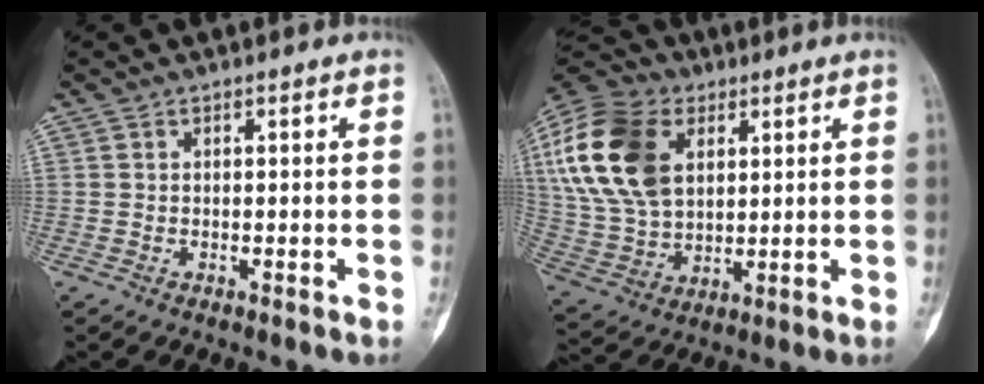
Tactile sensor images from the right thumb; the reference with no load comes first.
{"total": 21.1, "force": [6.3, 14.0, 14.5], "torque": [-0.293, -0.003, 0.115]}